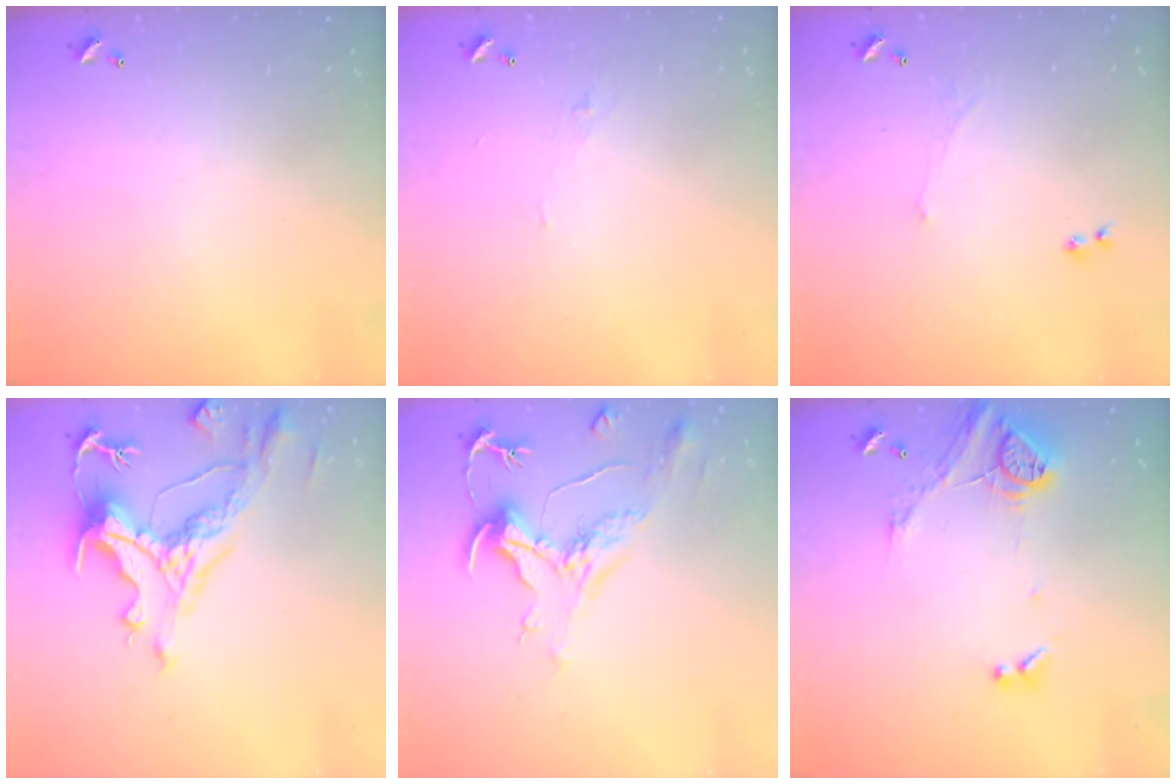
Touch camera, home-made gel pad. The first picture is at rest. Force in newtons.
{"total": 2.0, "press": 1.9, "slide": 0.5}
{"total": 1.1, "press": 0.7, "slide": 0.9}
{"total": 4.6, "press": 4.2, "slide": 1.8}
{"total": 2.3, "press": 1.8, "slide": 1.3}
{"total": 17.3, "press": 17.3, "slide": 0.8}